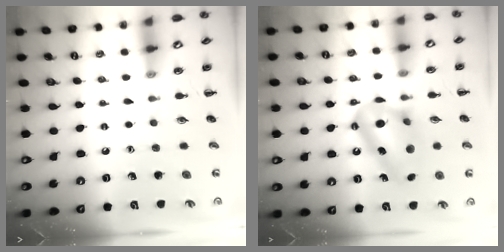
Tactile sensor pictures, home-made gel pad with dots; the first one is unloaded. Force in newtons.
{"total": 13.6, "press": 13.6, "slide": 0.3}